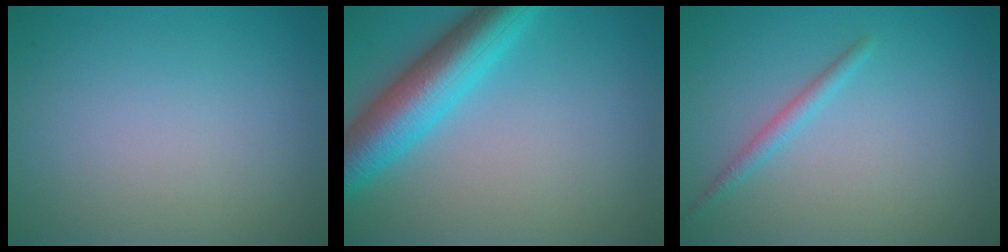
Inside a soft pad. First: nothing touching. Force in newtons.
{"total": 7.5, "press": 7.4, "slide": 0.2}
{"total": 1.4, "press": 1.4, "slide": 0.0}